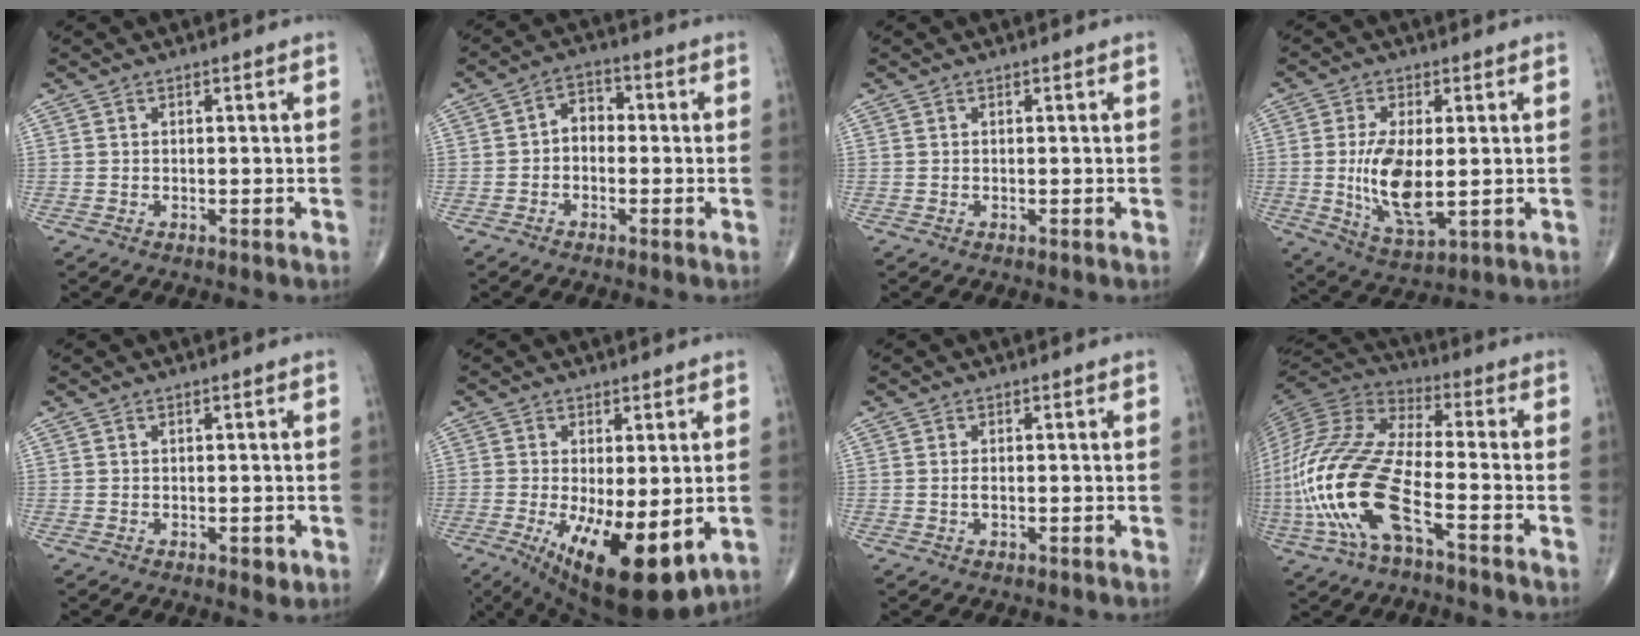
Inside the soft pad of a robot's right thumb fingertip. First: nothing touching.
{"total": 4.3, "force": [-0.6, 3.1, 2.8], "torque": [-0.026, 0.021, -0.025]}
{"total": 0.0}
{"total": 11.6, "force": [-0.3, 5.1, 10.4], "torque": [-0.197, -0.021, 0.004]}
{"total": 1.7, "force": [-0.3, 0.9, 1.4], "torque": [-0.013, -0.003, -0.002]}
{"total": 15.1, "force": [-3.9, 5.5, 13.5], "torque": [-0.210, -0.030, -0.041]}
{"total": 0.9, "force": [0.0, 0.4, 0.8], "torque": [-0.015, -0.001, 0.000]}
{"total": 21.7, "force": [-7.4, 7.9, 18.8], "torque": [-0.439, 0.024, -0.139]}